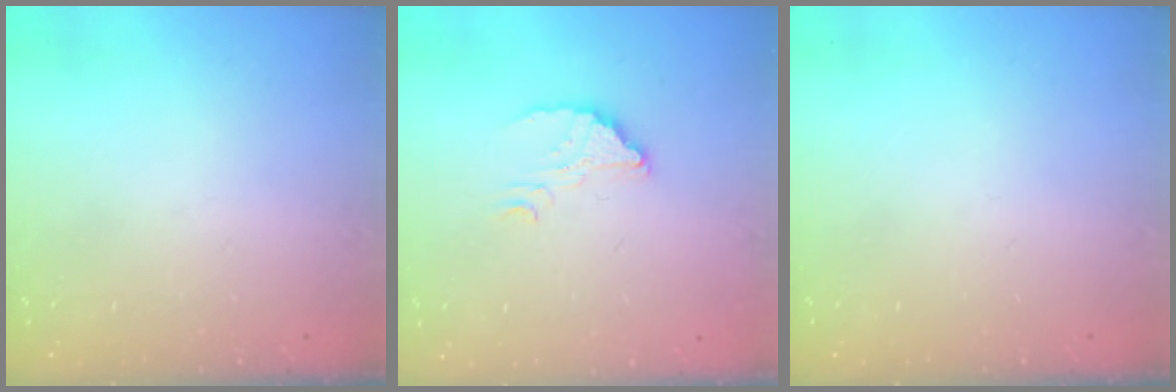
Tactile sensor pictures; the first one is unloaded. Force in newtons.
{"total": 3.7, "press": 3.7, "slide": 0.3}
{"total": 0.0}